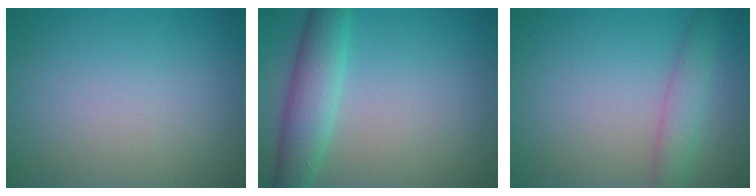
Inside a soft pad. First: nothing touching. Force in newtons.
{"total": 4.9, "press": 4.9, "slide": 0.1}
{"total": 2.9, "press": 2.9, "slide": 0.1}